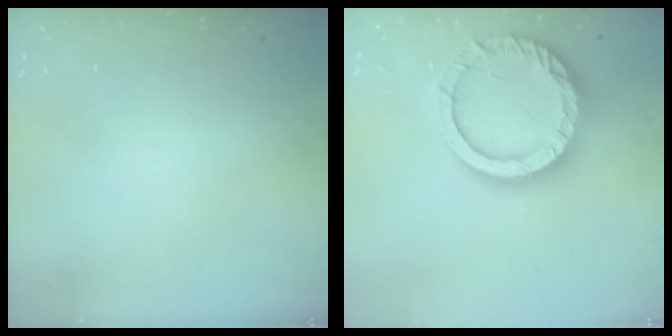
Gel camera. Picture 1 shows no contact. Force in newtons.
{"total": 17.0, "press": 16.9, "slide": 1.3}